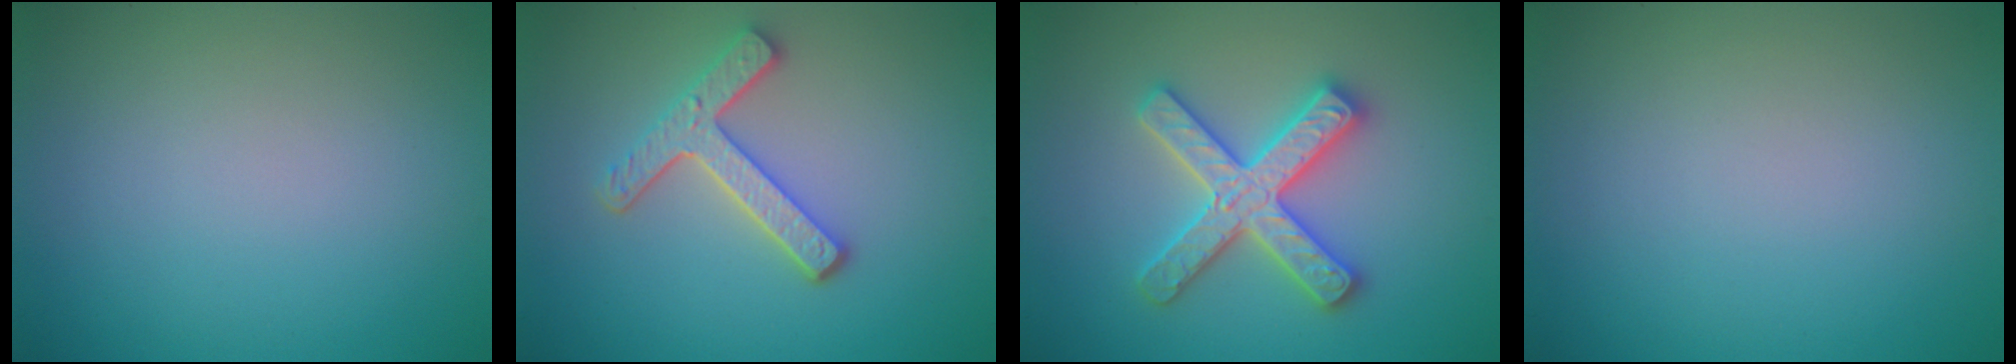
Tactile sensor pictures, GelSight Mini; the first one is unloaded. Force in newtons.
{"total": 3.8, "press": 3.1, "slide": 2.2}
{"total": 4.7, "press": 4.6, "slide": 0.7}
{"total": 0.0}